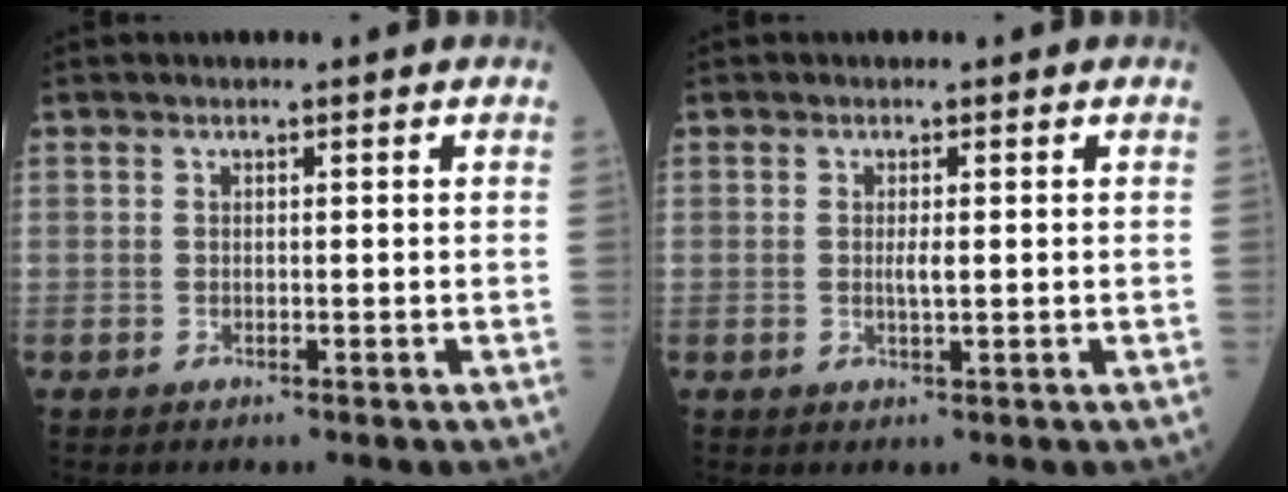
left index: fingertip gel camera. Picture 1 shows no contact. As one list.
[{"total": 1.3, "force": [0.2, 0.1, 1.3], "torque": [-0.029, -0.002, 0.004]}]